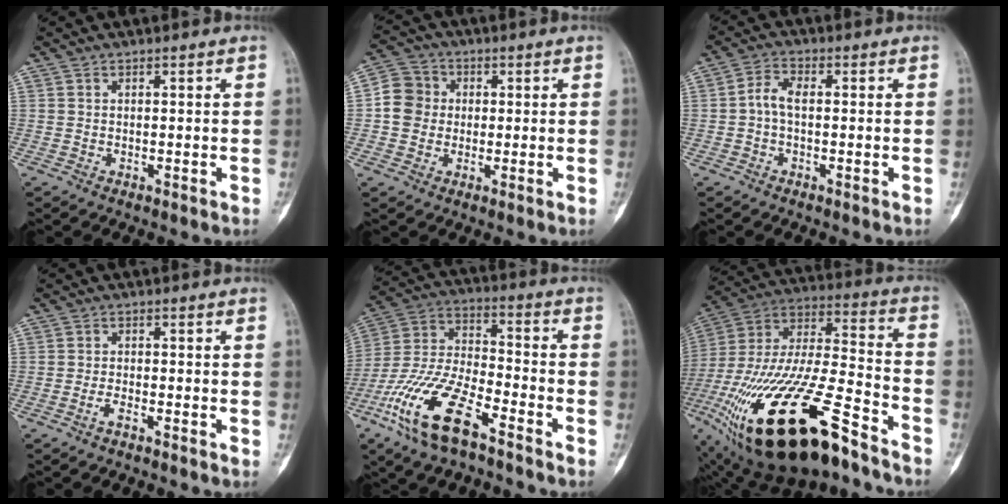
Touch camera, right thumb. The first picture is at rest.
{"total": 6.8, "force": [-0.1, 6.3, 2.6], "torque": [-0.027, 0.018, -0.013]}
{"total": 3.7, "force": [-0.4, 2.0, 3.1], "torque": [-0.062, 0.014, -0.014]}
{"total": 1.8, "force": [-1.3, 0.4, 1.2], "torque": [-0.027, 0.011, -0.026]}
{"total": 18.5, "force": [-10.5, 6.8, 13.6], "torque": [-0.282, 0.049, -0.205]}
{"total": 35.5, "force": [-19.5, 12.5, 27.0], "torque": [-0.542, 0.035, -0.334]}